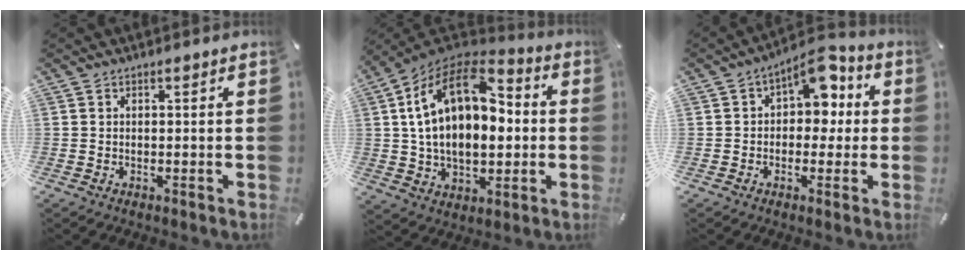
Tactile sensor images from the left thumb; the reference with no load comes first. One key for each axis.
{"total": 20.9, "fx": 3.2, "fy": 13.3, "fz": 15.7, "tx": -0.286, "ty": -0.008, "tz": 0.047}
{"total": 8.9, "fx": 2.9, "fy": 5.7, "fz": 6.2, "tx": -0.083, "ty": -0.013, "tz": 0.048}